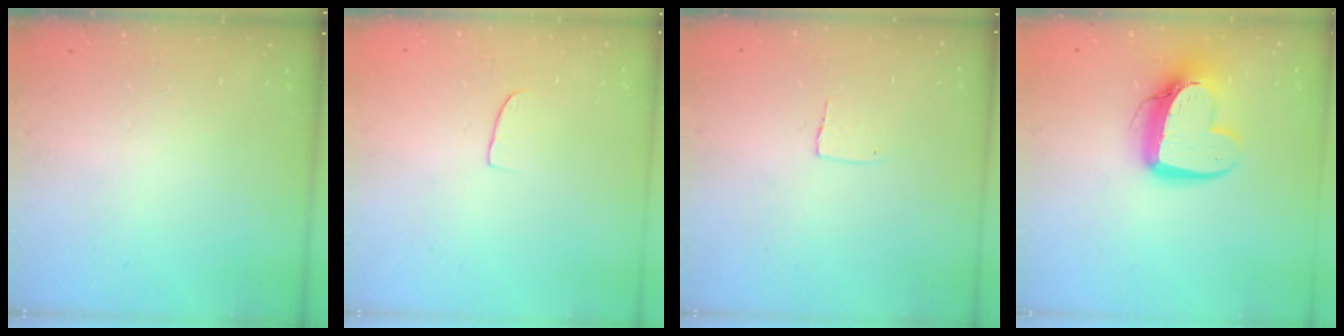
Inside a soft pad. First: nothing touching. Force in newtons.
{"total": 4.2, "press": 4.2, "slide": 0.3}
{"total": 3.8, "press": 3.8, "slide": 0.1}
{"total": 13.7, "press": 13.7, "slide": 1.3}